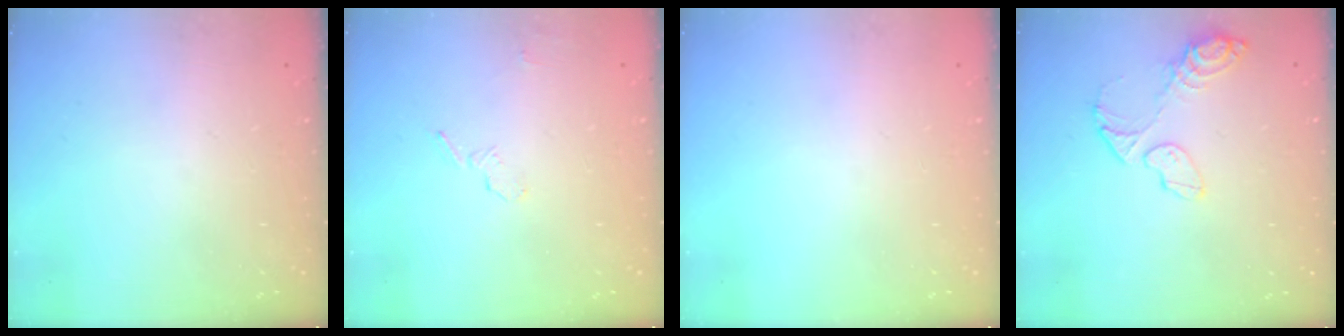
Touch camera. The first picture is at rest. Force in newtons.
{"total": 5.3, "press": 5.1, "slide": 1.7}
{"total": 0.0}
{"total": 9.5, "press": 9.3, "slide": 1.9}